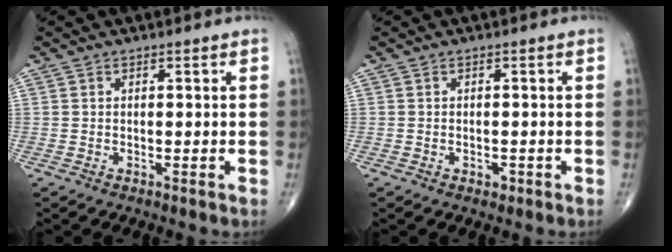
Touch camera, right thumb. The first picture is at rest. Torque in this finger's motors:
{"motor_torque": [-0.25, 0.09, 0.10, 0.18, 0.02]}